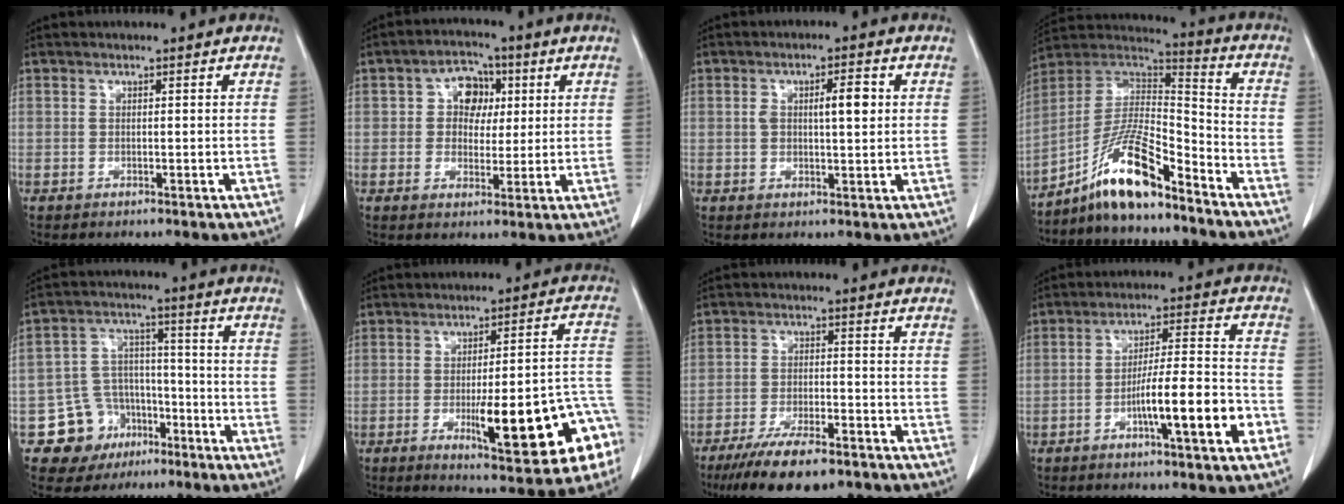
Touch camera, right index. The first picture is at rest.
{"total": 5.9, "force": [1.4, 4.6, 3.5], "torque": [-0.053, 0.020, 0.023]}
{"total": 4.8, "force": [1.1, 1.3, 4.5], "torque": [-0.077, 0.012, 0.024]}
{"total": 13.1, "force": [-9.3, 2.0, 9.0], "torque": [-0.174, 0.019, -0.169]}
{"total": 9.4, "force": [-4.8, 8.0, 1.6], "torque": [-0.025, 0.032, -0.067]}
{"total": 18.2, "force": [-6.4, 2.8, 16.9], "torque": [-0.164, 0.020, -0.070]}
{"total": 11.3, "force": [-8.4, 2.9, 7.0], "torque": [-0.116, -0.020, -0.137]}
{"total": 11.5, "force": [-4.4, 0.6, 10.6], "torque": [-0.167, 0.007, -0.065]}